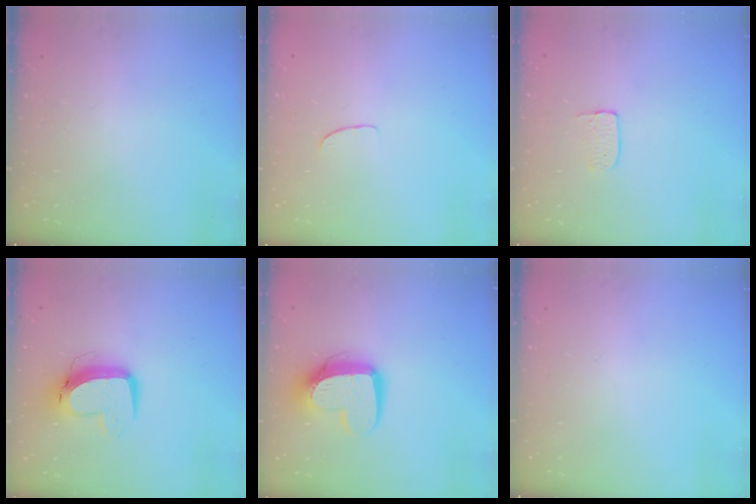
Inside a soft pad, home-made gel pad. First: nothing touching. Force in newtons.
{"total": 5.7, "press": 5.7, "slide": 0.5}
{"total": 3.5, "press": 3.5, "slide": 0.2}
{"total": 11.6, "press": 11.5, "slide": 1.3}
{"total": 12.2, "press": 12.2, "slide": 1.2}
{"total": 0.0}